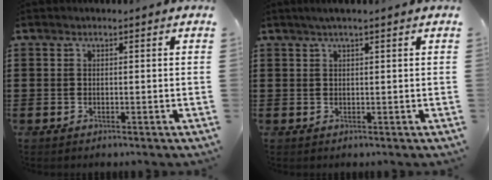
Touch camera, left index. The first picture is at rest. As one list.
[{"total": 1.4, "force": [0.9, -0.1, 1.1], "torque": [-0.021, 0.000, 0.016]}]